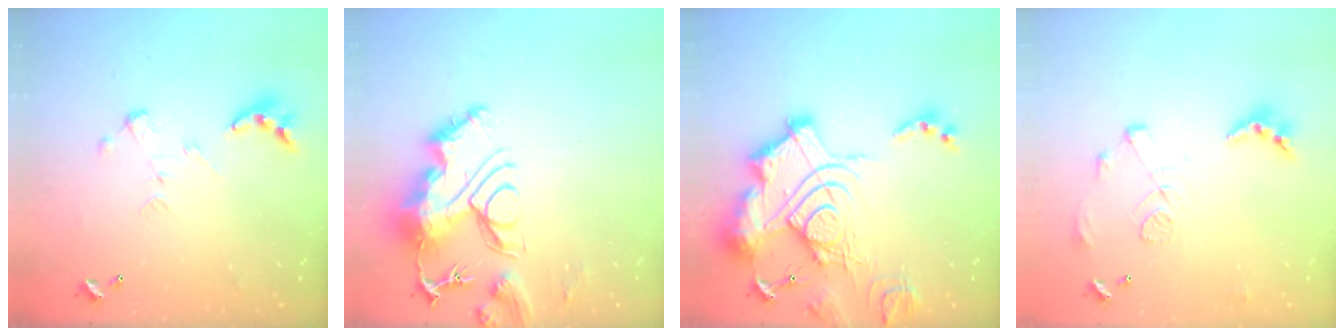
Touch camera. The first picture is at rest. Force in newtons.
{"total": 14.1, "press": 14.1, "slide": 1.4}
{"total": 26.0, "press": 25.8, "slide": 3.2}
{"total": 11.4, "press": 11.3, "slide": 1.0}